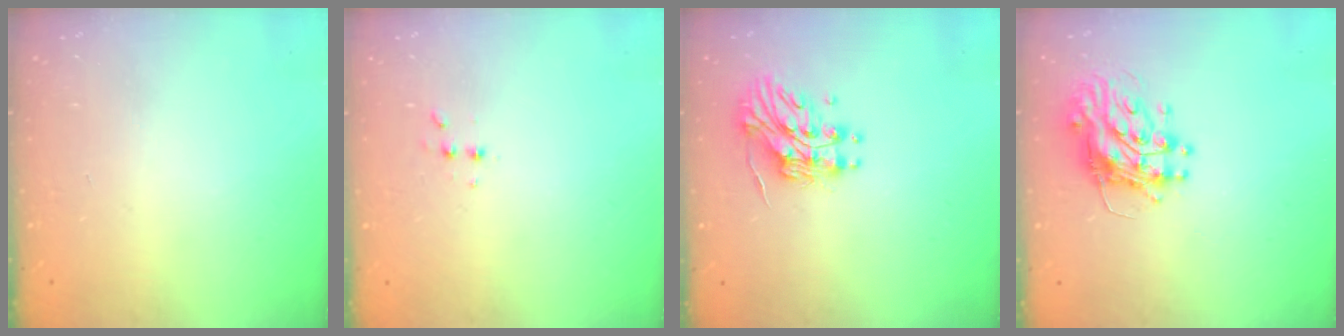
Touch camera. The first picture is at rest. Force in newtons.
{"total": 2.6, "press": 2.5, "slide": 0.8}
{"total": 13.2, "press": 13.2, "slide": 0.8}
{"total": 11.4, "press": 11.3, "slide": 1.1}